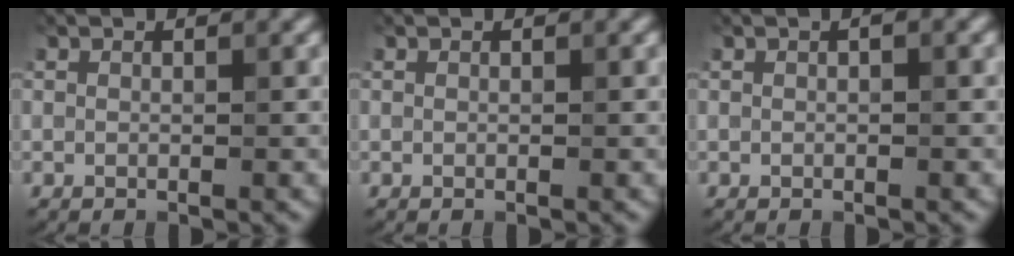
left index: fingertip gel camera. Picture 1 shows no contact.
{"total": 0.0}
{"total": 0.6, "force": [0.1, 0.1, 0.6], "torque": [-0.010, 0.003, 0.002]}